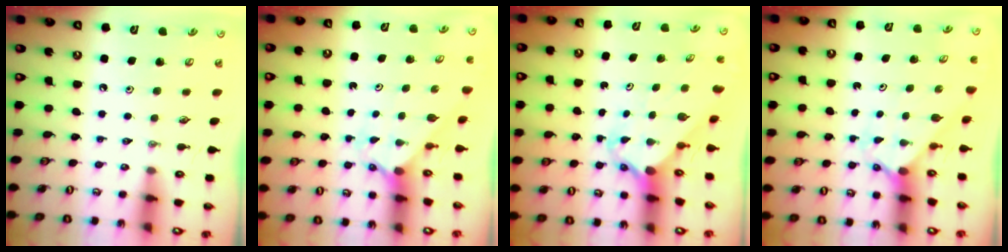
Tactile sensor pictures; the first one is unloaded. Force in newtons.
{"total": 2.0, "press": 2.0, "slide": 0.2}
{"total": 2.6, "press": 2.6, "slide": 0.2}
{"total": 1.9, "press": 1.9, "slide": 0.1}